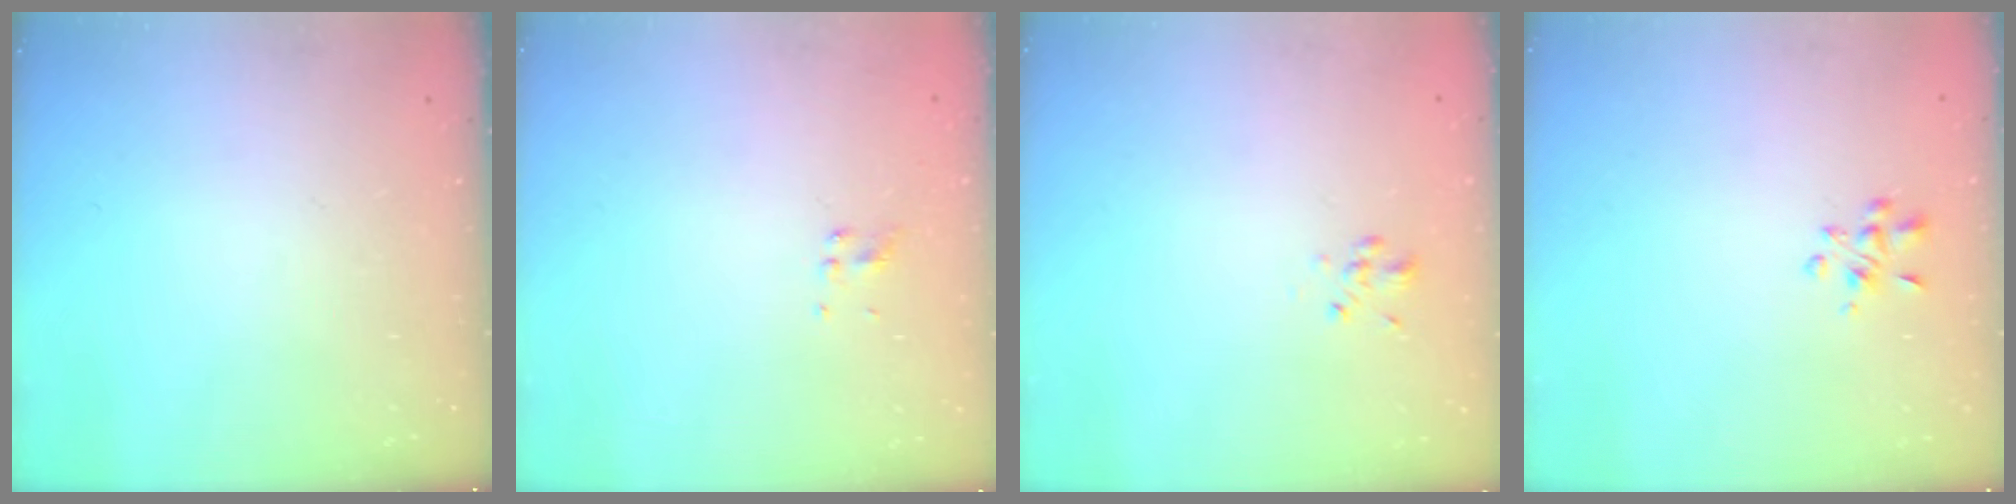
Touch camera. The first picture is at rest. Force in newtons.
{"total": 2.8, "press": 2.4, "slide": 1.5}
{"total": 2.8, "press": 2.4, "slide": 1.4}
{"total": 3.3, "press": 3.2, "slide": 1.0}